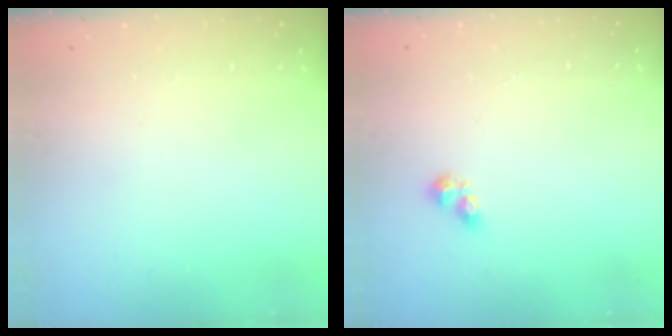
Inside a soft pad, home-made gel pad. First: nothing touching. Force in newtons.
{"total": 3.0, "press": 2.9, "slide": 0.5}